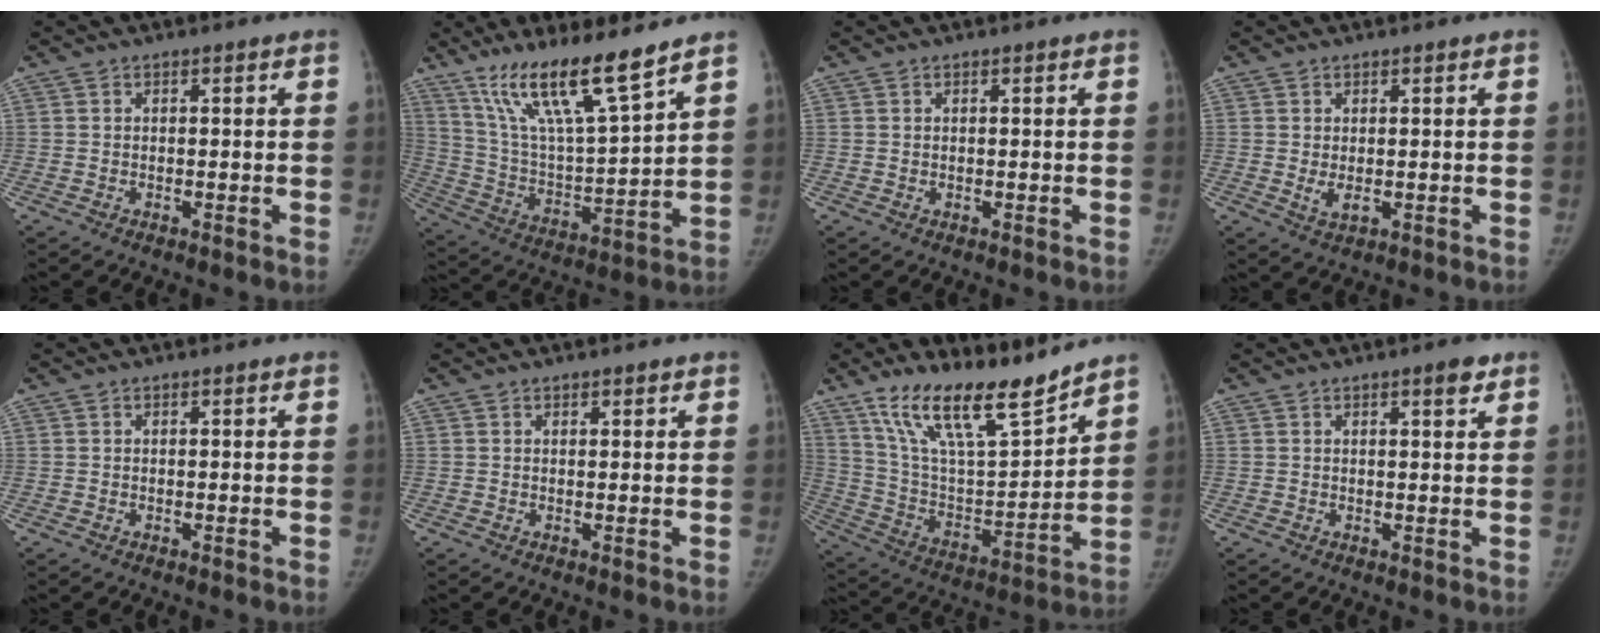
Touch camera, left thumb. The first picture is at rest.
{"total": 17.4, "force": [12.7, 2.4, 11.7], "torque": [-0.195, -0.068, 0.242]}
{"total": 0.6, "force": [0.4, 0.3, 0.3], "torque": [-0.004, -0.003, 0.007]}
{"total": 2.8, "force": [0.5, 1.5, 2.3], "torque": [-0.037, -0.011, 0.016]}
{"total": 0.0}
{"total": 1.5, "force": [1.1, 0.7, 0.7], "torque": [-0.003, -0.005, 0.014]}
{"total": 20.0, "force": [15.2, 5.3, 11.7], "torque": [-0.171, -0.081, 0.278]}
{"total": 2.8, "force": [1.8, 0.7, 2.0], "torque": [-0.022, -0.009, 0.024]}